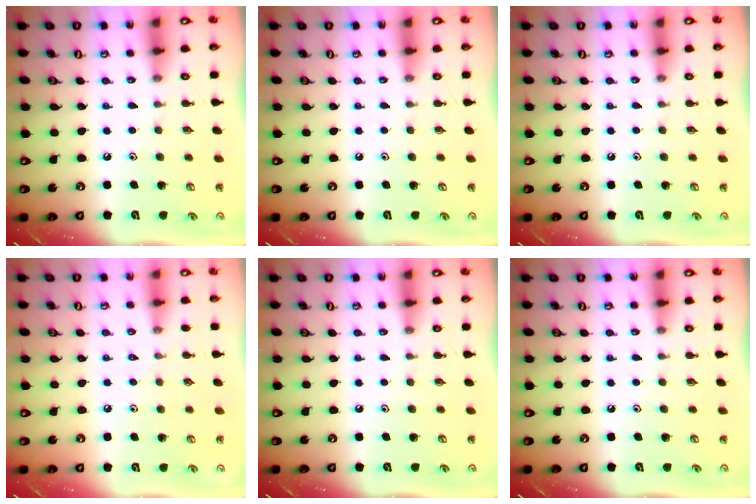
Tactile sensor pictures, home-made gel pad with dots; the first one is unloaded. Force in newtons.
{"total": 0.0}
{"total": 0.0}
{"total": 3.1, "press": 3.1, "slide": 0.6}
{"total": 0.0}
{"total": 0.0}